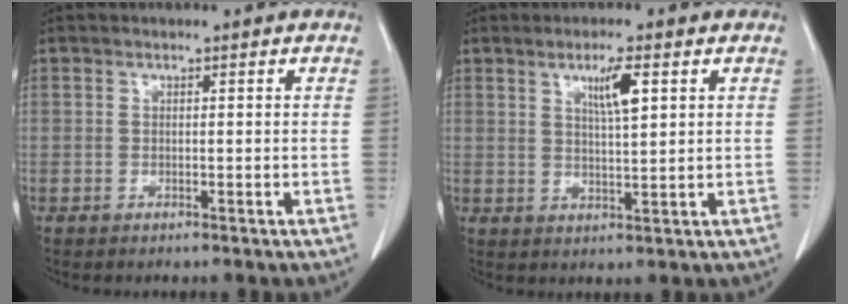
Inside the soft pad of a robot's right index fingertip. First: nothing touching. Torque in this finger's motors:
{"motor_torque": [0.60, 0.38, 0.27, 0.04]}